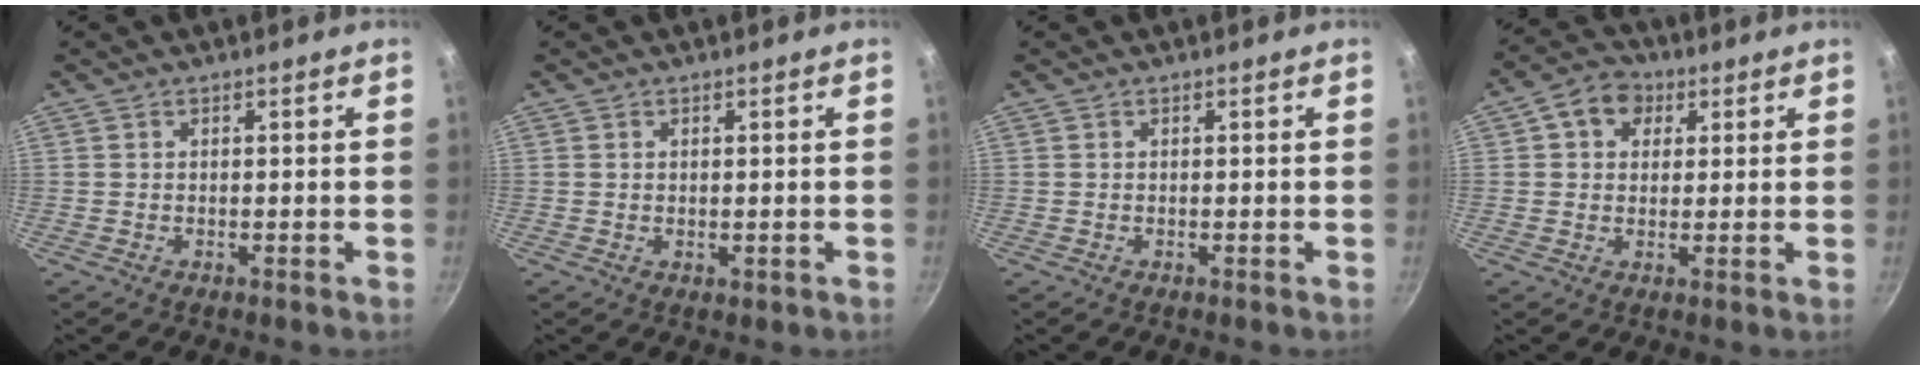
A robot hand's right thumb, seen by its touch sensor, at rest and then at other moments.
{"total": 0.6, "force": [0.2, 0.4, 0.5], "torque": [-0.003, -0.006, 0.001]}
{"total": 0.0}
{"total": 7.1, "force": [2.6, 5.7, 3.4], "torque": [-0.028, 0.003, 0.029]}